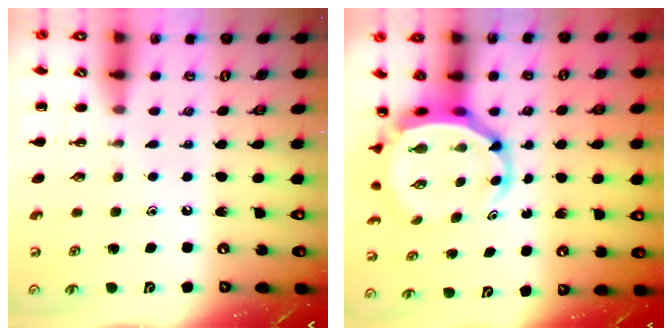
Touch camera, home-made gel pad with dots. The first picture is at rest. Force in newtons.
{"total": 5.9, "press": 5.7, "slide": 1.8}